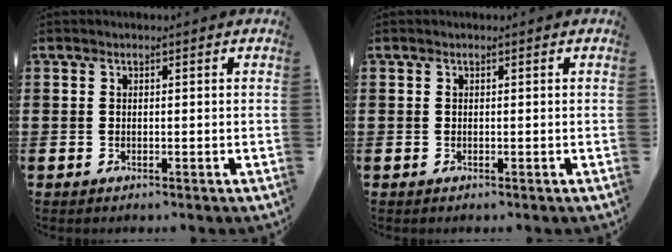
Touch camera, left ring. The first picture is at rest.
{"total": 0.0}